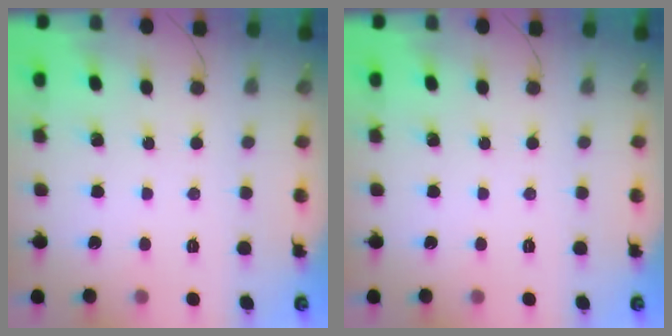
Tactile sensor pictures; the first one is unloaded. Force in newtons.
{"total": 0.0}